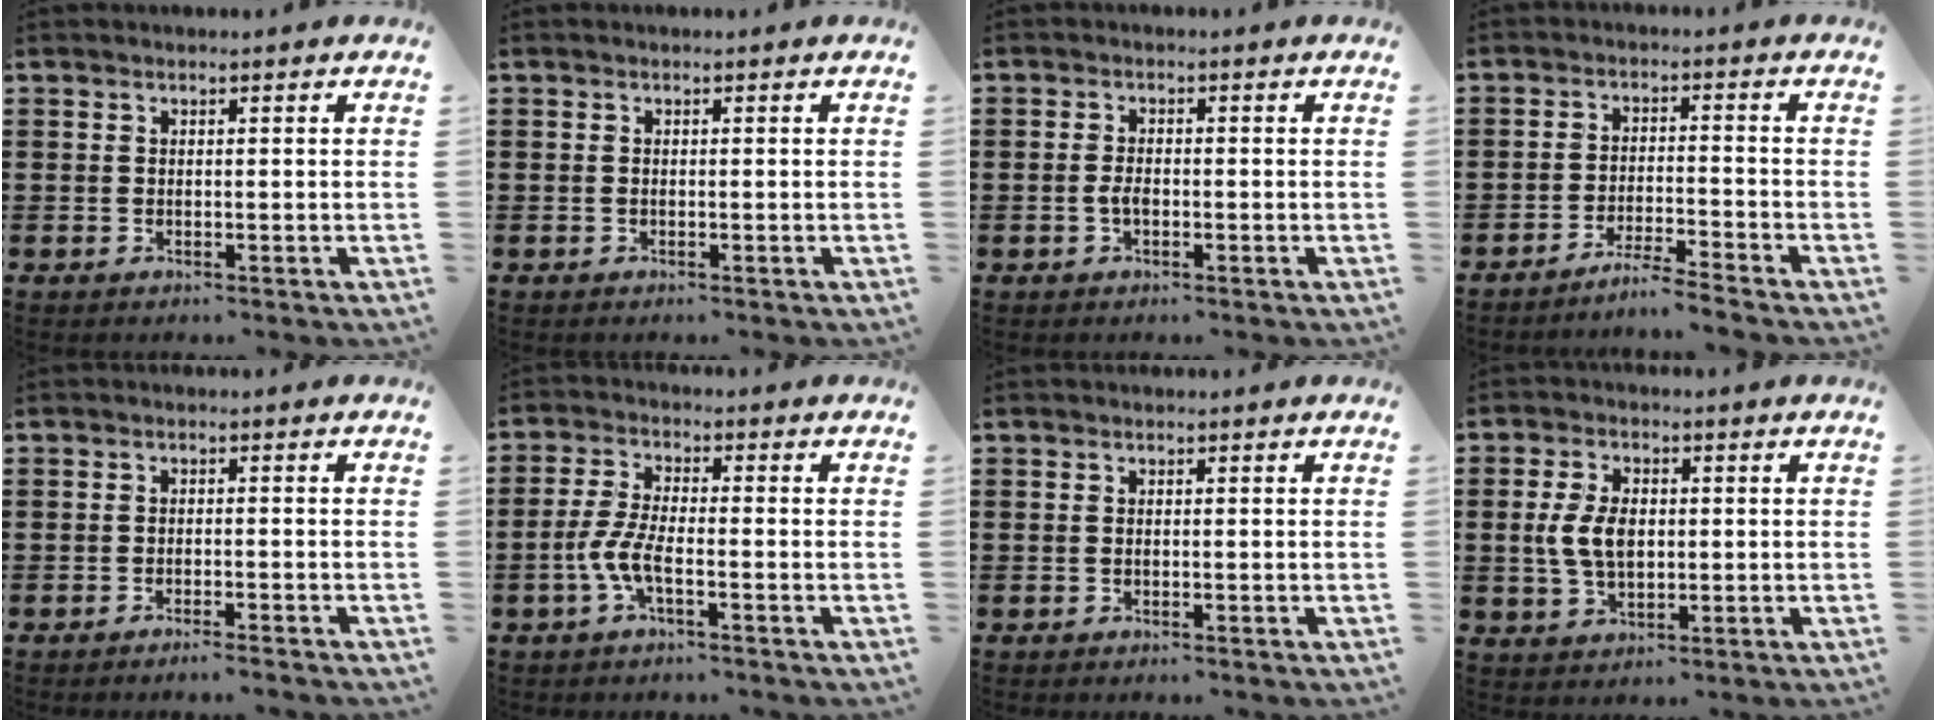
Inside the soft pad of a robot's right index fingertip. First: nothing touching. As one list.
[{"total": 0.0}, {"total": 1.8, "force": [-0.6, 0.7, 1.5], "torque": [-0.038, -0.006, -0.013]}, {"total": 3.9, "force": [-3.7, -0.6, 1.0], "torque": [-0.019, -0.004, -0.074]}, {"total": 1.4, "force": [-1.3, -0.2, 0.4], "torque": [-0.008, 0.001, -0.025]}, {"total": 5.7, "force": [-2.4, 1.5, 4.9], "torque": [-0.126, -0.014, -0.054]}, {"total": 0.0}, {"total": 6.1, "force": [0.3, 3.7, 4.9], "torque": [-0.113, 0.007, 0.000]}]